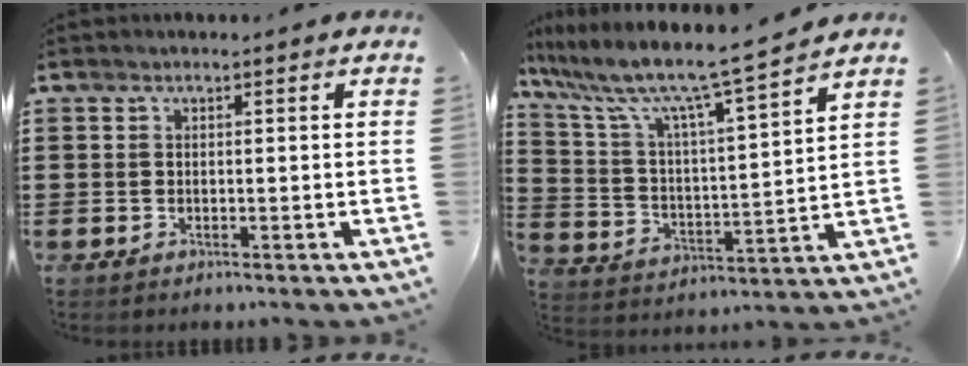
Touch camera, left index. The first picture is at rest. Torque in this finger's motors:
{"motor_torque": [1.53, -0.61, 1.05, 0.21]}